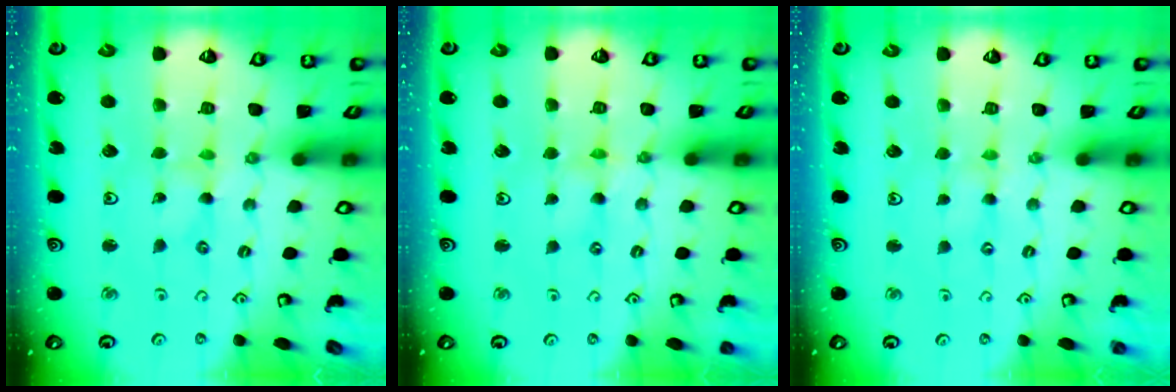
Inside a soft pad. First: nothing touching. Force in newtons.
{"total": 0.6, "press": 0.6, "slide": 0.2}
{"total": 1.2, "press": 1.1, "slide": 0.2}